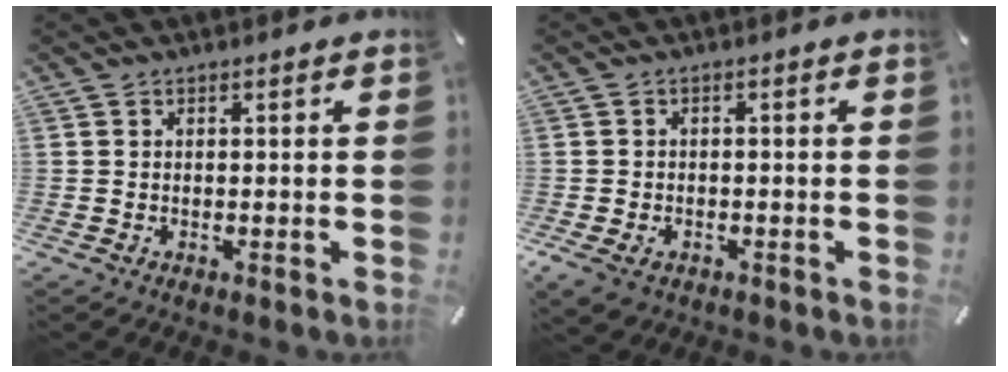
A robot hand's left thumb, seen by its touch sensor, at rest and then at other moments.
{"total": 3.4, "force": [-1.7, 2.5, 1.6], "torque": [-0.042, 0.005, -0.035]}